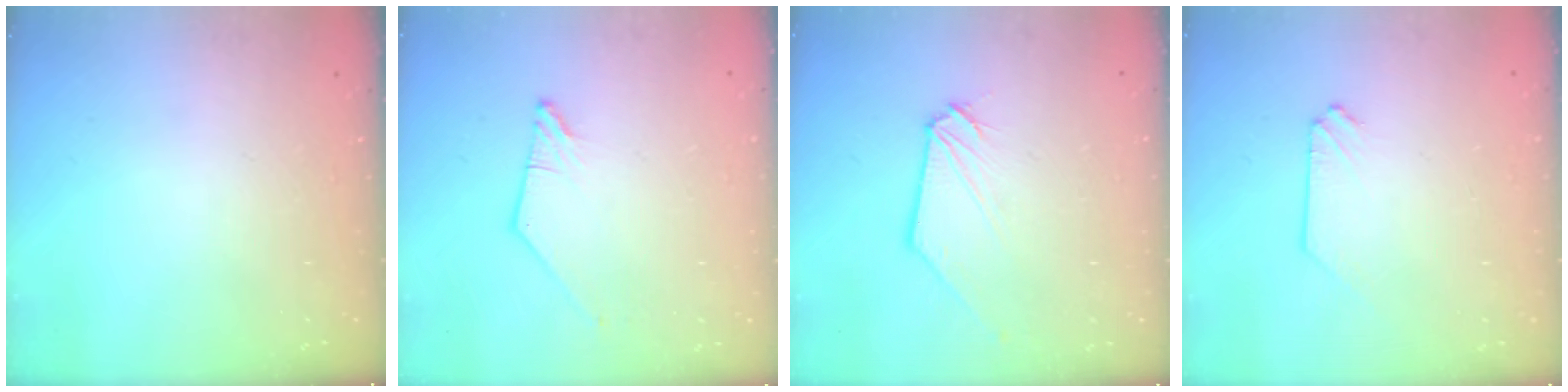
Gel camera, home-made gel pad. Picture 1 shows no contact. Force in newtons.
{"total": 0.8, "press": 0.8, "slide": 0.2}
{"total": 0.0}
{"total": 0.0}